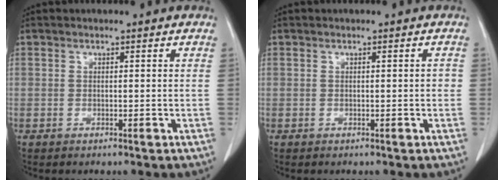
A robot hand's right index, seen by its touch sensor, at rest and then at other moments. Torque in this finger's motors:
{"motor_torque": [0.19, -0.14, 0.09, 0.02]}